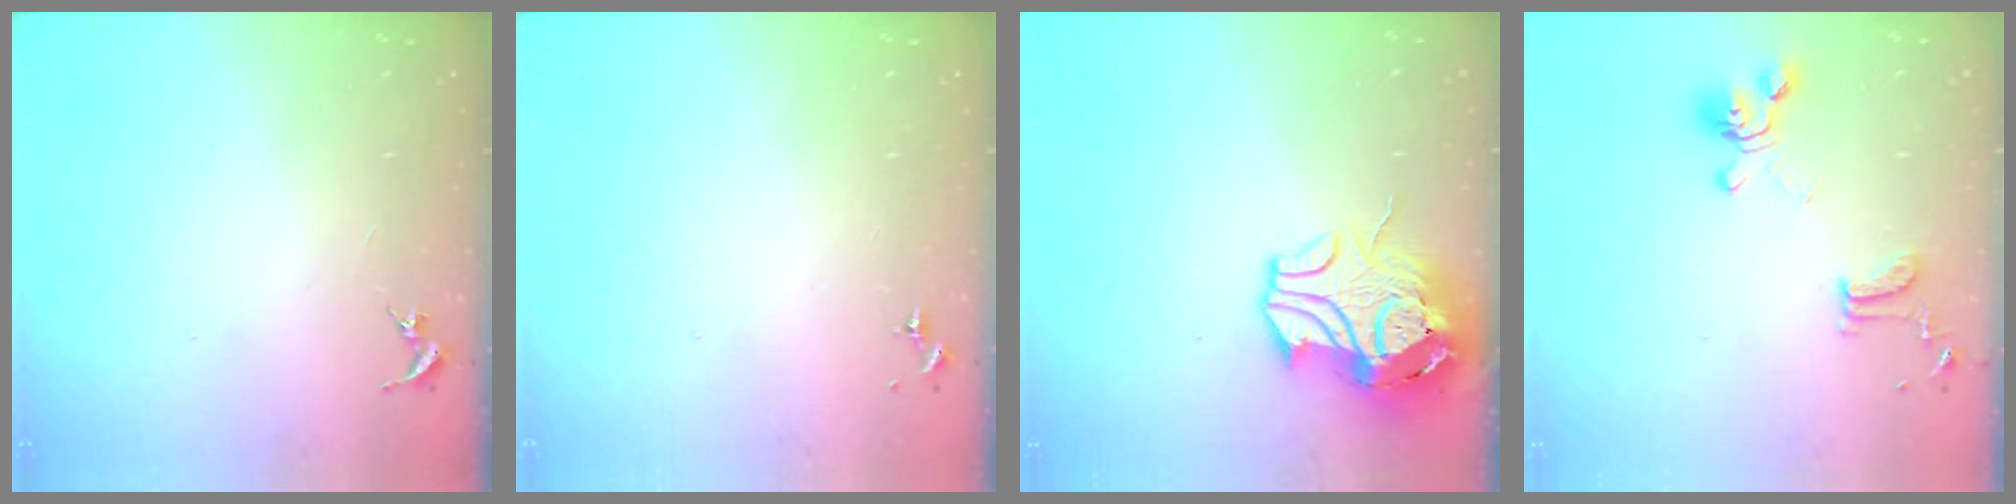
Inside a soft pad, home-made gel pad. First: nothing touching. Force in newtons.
{"total": 0.0}
{"total": 12.8, "press": 12.7, "slide": 1.8}
{"total": 14.3, "press": 14.3, "slide": 1.3}